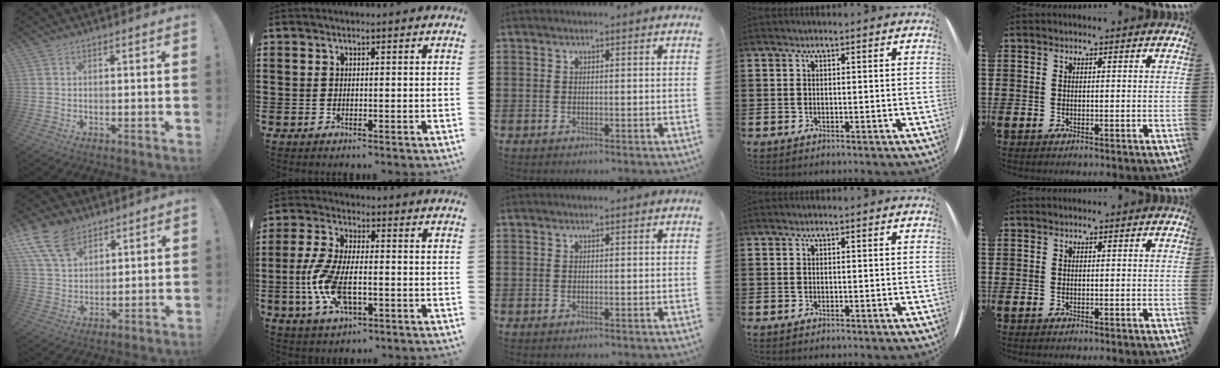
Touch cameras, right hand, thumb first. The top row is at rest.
{"thumb": {"total": 13.5, "force": [8.6, 8.2, 6.4], "torque": [-0.121, -0.039, 0.168]}, "index": {"total": 9.5, "force": [-2.5, 4.3, 8.1], "torque": [-0.200, -0.013, -0.053]}}